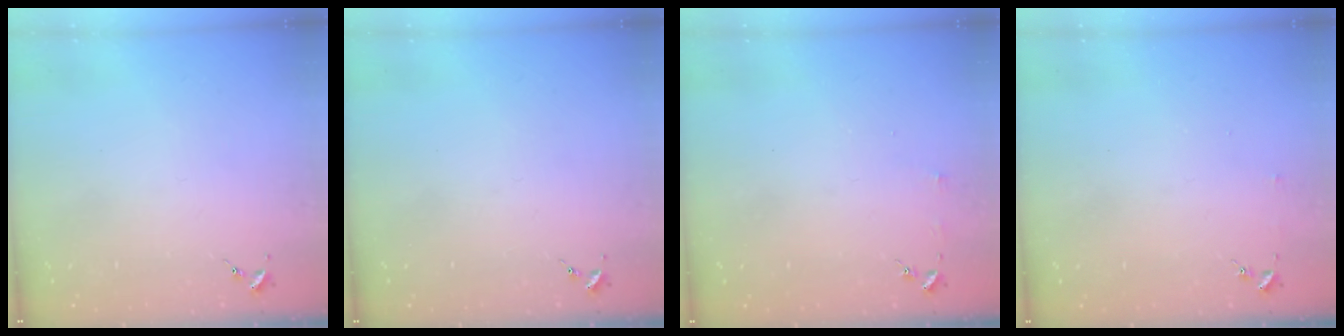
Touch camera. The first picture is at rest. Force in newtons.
{"total": 0.0}
{"total": 3.0, "press": 3.0, "slide": 0.3}
{"total": 2.5, "press": 2.5, "slide": 0.2}